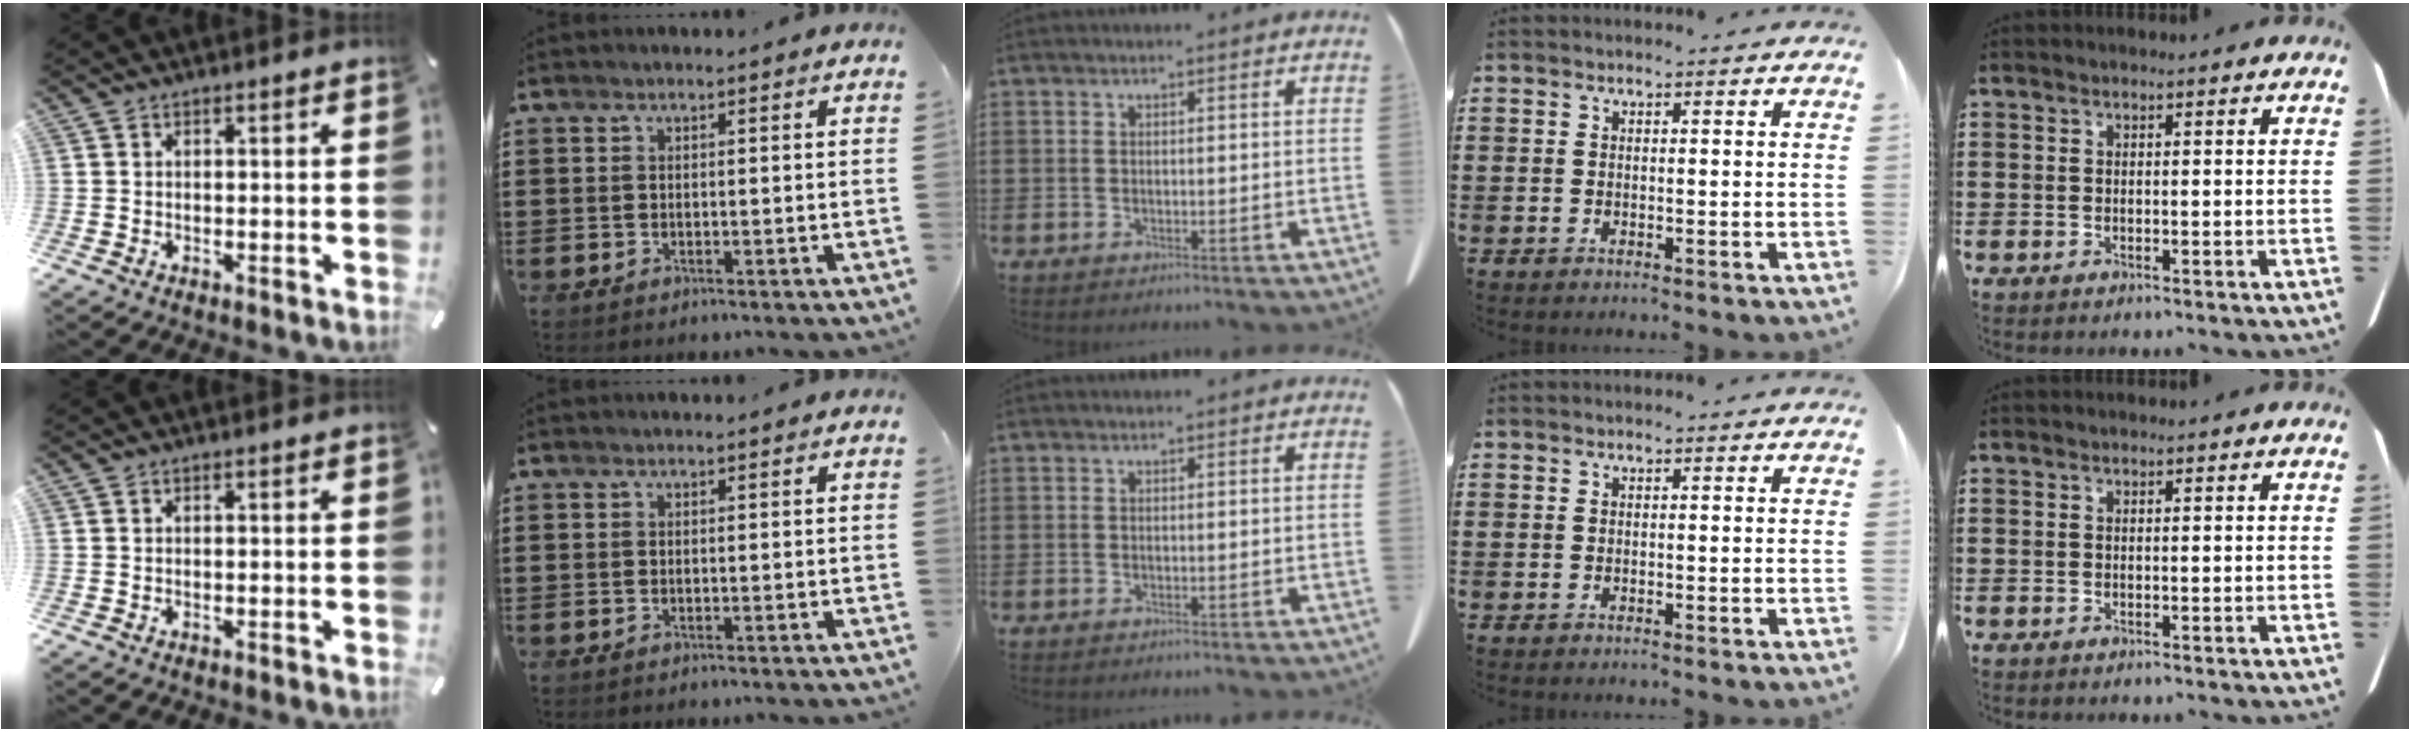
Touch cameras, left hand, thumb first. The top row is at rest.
{}